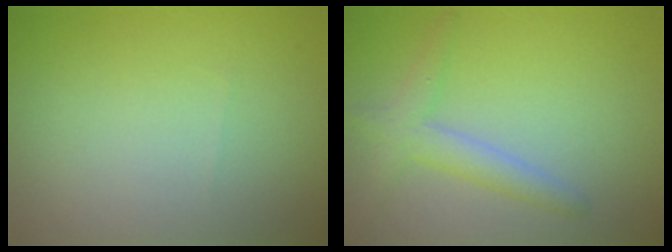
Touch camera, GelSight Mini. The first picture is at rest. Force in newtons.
{"total": 2.7, "press": 2.7, "slide": 0.3}